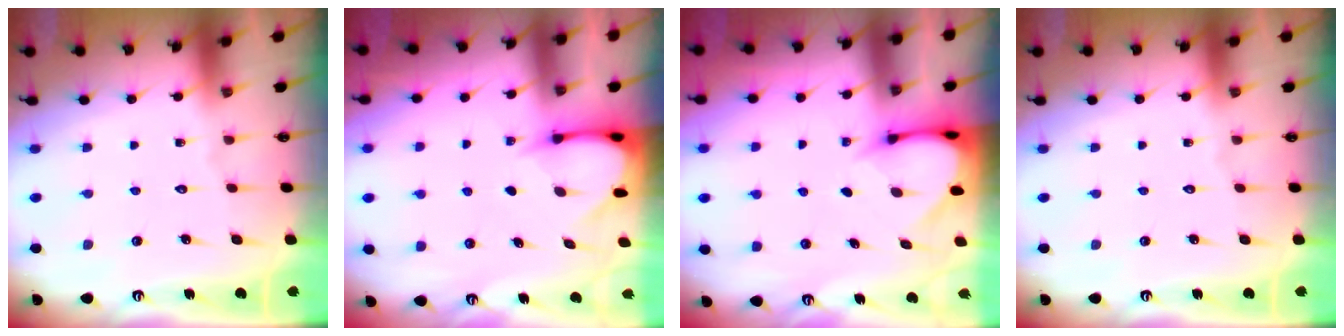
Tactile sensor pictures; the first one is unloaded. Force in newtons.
{"total": 3.6, "press": 3.6, "slide": 0.3}
{"total": 3.6, "press": 3.5, "slide": 0.2}
{"total": 0.0}